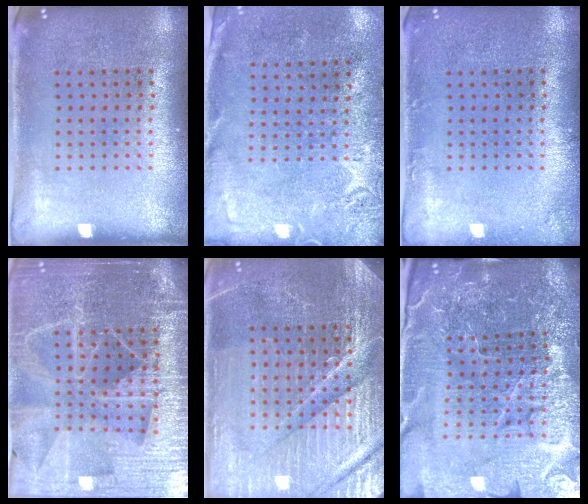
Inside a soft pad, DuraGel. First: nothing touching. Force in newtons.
{"total": 2.8, "press": 2.3, "slide": 1.6}
{"total": 1.0, "press": 1.0, "slide": 0.2}
{"total": 5.5, "press": 4.9, "slide": 2.5}
{"total": 5.2, "press": 4.9, "slide": 1.9}
{"total": 6.2, "press": 5.7, "slide": 2.4}